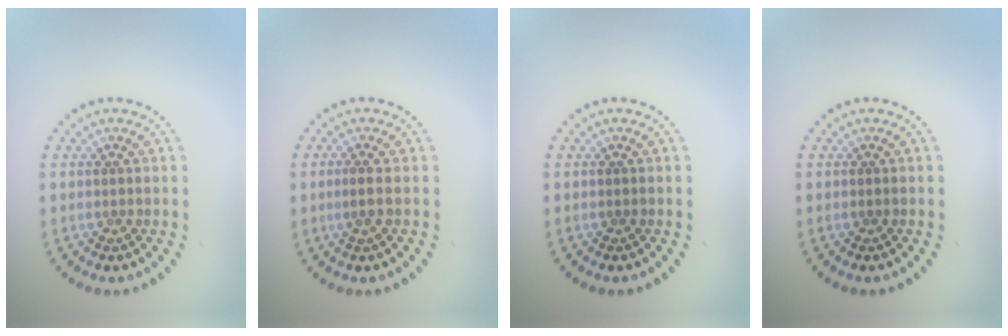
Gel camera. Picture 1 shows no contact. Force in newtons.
{"total": 1.1, "press": 1.0, "slide": 0.5}
{"total": 0.0}
{"total": 0.0}